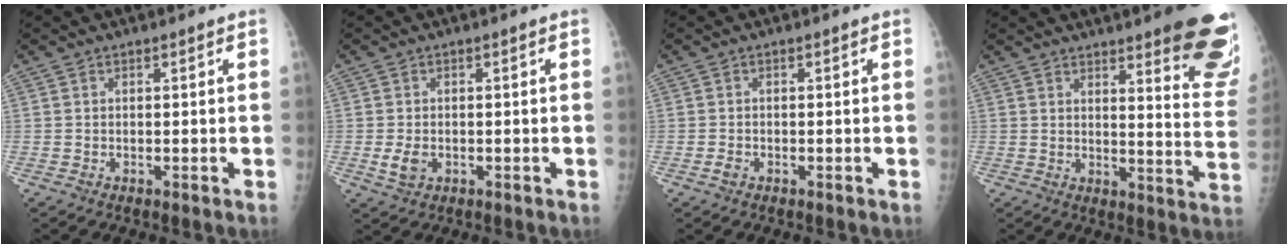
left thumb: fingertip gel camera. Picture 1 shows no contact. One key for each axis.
{"total": 2.9, "fx": -0.6, "fy": 2.0, "fz": 2.0, "tx": -0.041, "ty": -0.003, "tz": -0.009}
{"total": 1.0, "fx": -0.5, "fy": 0.7, "fz": 0.5, "tx": -0.012, "ty": 0.000, "tz": -0.011}
{"total": 20.1, "fx": 13.2, "fy": 3.9, "fz": 14.6, "tx": -0.155, "ty": -0.077, "tz": 0.155}